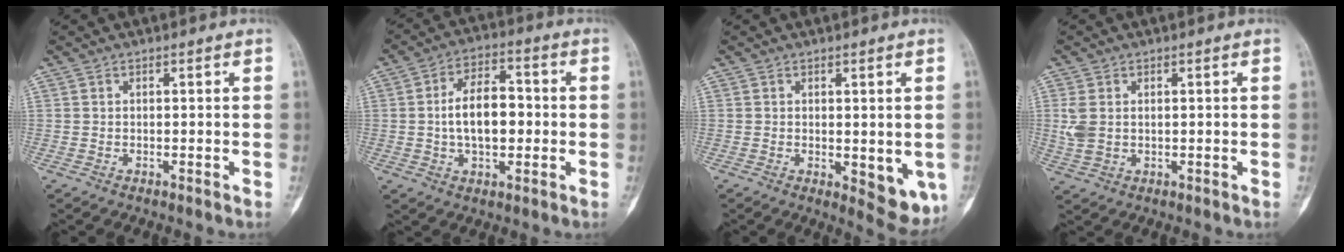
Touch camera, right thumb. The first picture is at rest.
{"total": 11.0, "force": [-0.3, 6.3, 9.1], "torque": [-0.135, 0.020, -0.009]}
{"total": 7.6, "force": [-1.3, 3.3, 6.8], "torque": [-0.064, -0.018, -0.008]}
{"total": 4.2, "force": [0.6, 2.8, 3.0], "torque": [-0.079, 0.001, 0.018]}